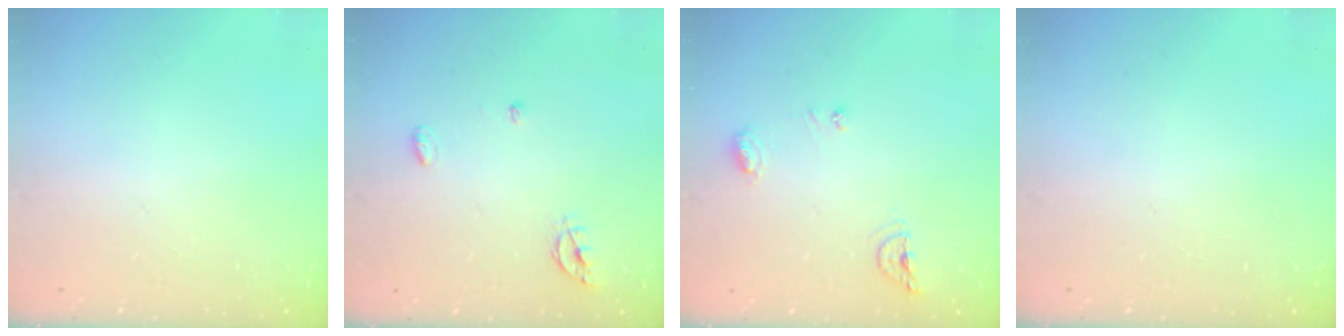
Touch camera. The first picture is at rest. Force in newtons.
{"total": 5.1, "press": 5.1, "slide": 0.6}
{"total": 7.4, "press": 7.4, "slide": 0.5}
{"total": 0.0}